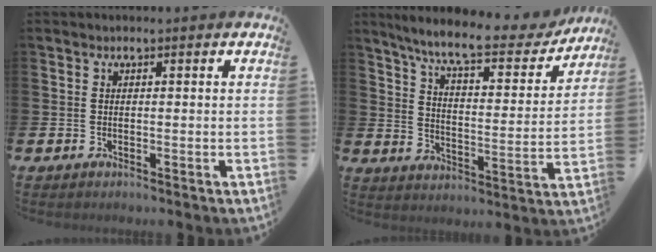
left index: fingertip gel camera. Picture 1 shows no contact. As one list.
[{"total": 9.1, "force": [7.8, 1.7, 4.4], "torque": [-0.100, -0.051, 0.124]}]